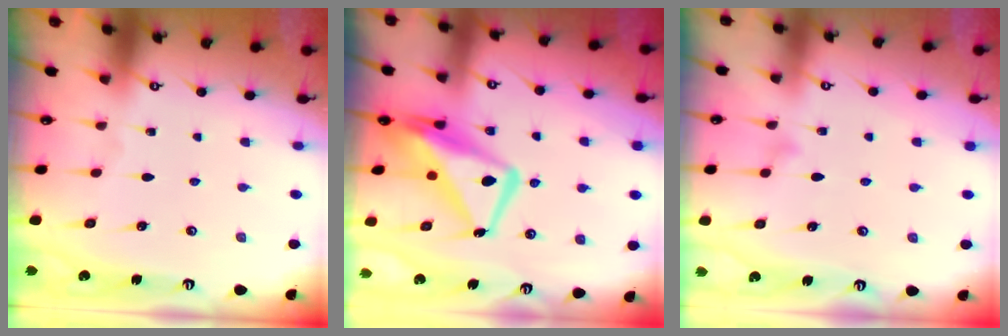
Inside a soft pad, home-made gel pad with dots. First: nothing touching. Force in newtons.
{"total": 13.8, "press": 13.8, "slide": 1.3}
{"total": 7.1, "press": 7.1, "slide": 0.5}